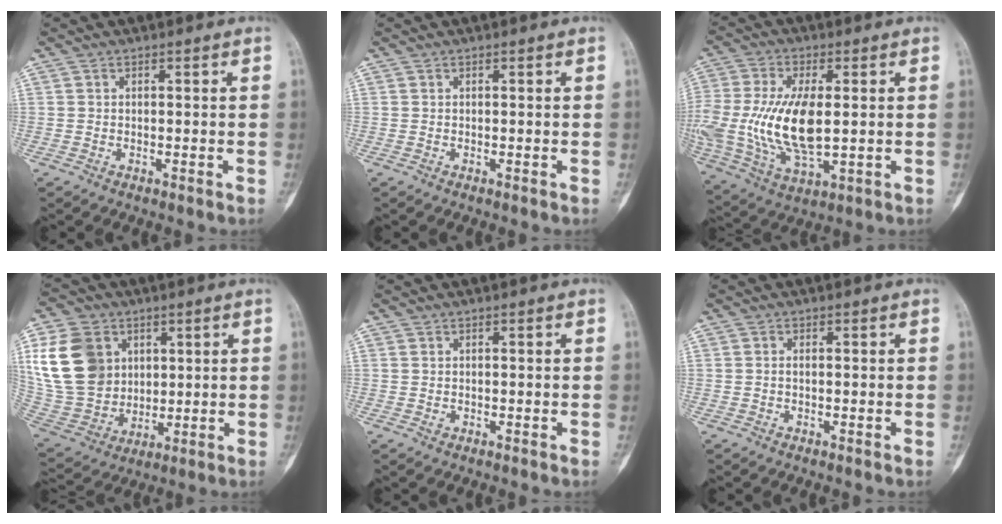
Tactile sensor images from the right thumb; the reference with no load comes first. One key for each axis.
{"total": 0.0}
{"total": 19.6, "fx": -0.2, "fy": 9.4, "fz": 17.2, "tx": -0.388, "ty": -0.022, "tz": 0.005}
{"total": 17.6, "fx": 5.1, "fy": 13.9, "fz": 9.5, "tx": -0.173, "ty": -0.006, "tz": 0.110}
{"total": 0.8, "fx": -0.5, "fy": 0.4, "fz": 0.5, "tx": -0.013, "ty": 0.000, "tz": -0.011}
{"total": 0.6, "fx": -0.1, "fy": 0.4, "fz": 0.5, "tx": -0.011, "ty": 0.000, "tz": -0.004}